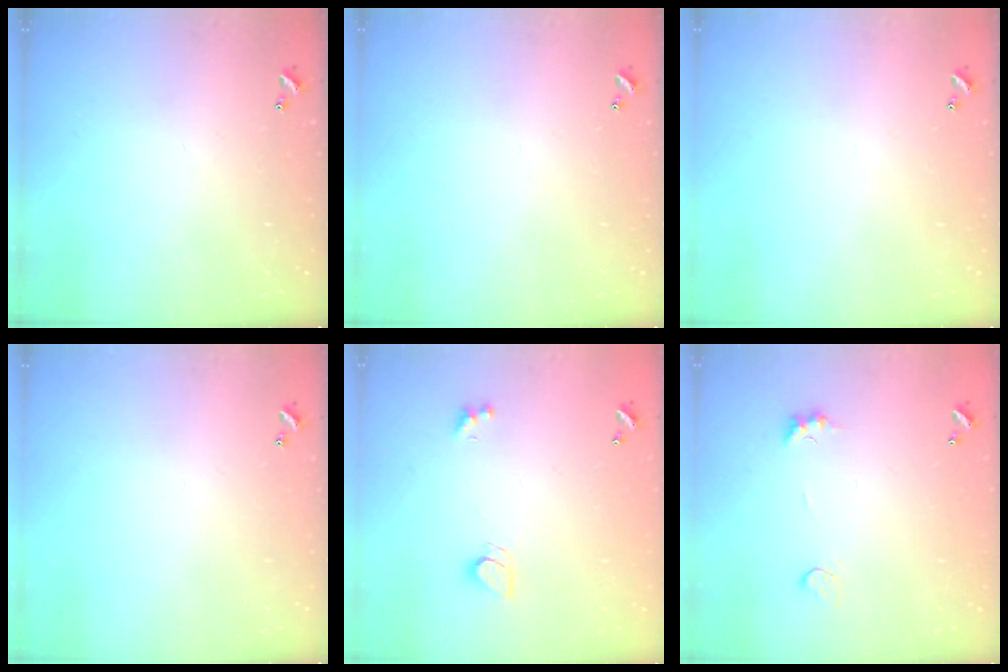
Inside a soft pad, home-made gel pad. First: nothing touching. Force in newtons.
{"total": 0.0}
{"total": 0.0}
{"total": 0.0}
{"total": 2.2, "press": 2.2, "slide": 0.3}
{"total": 2.7, "press": 2.6, "slide": 0.8}